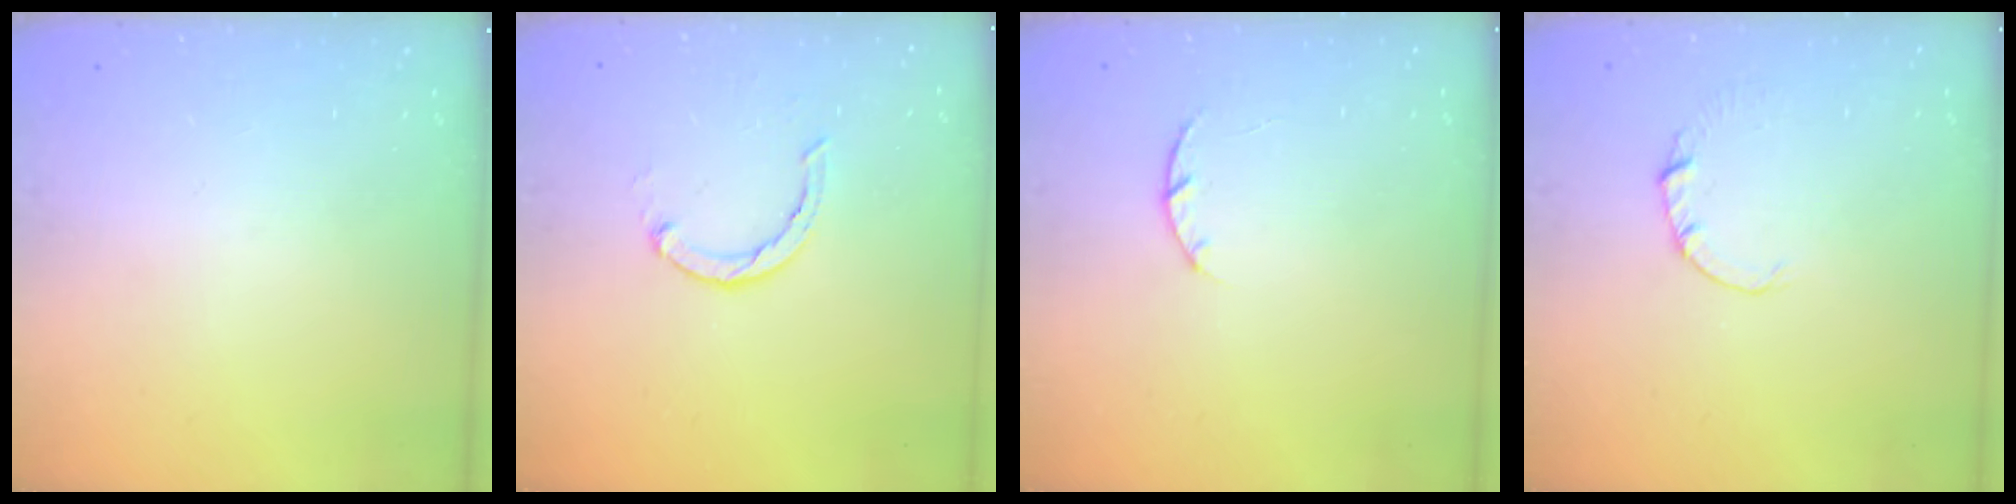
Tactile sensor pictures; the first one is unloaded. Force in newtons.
{"total": 2.4, "press": 2.4, "slide": 0.4}
{"total": 2.9, "press": 2.9, "slide": 0.5}
{"total": 0.5, "press": 0.5, "slide": 0.1}